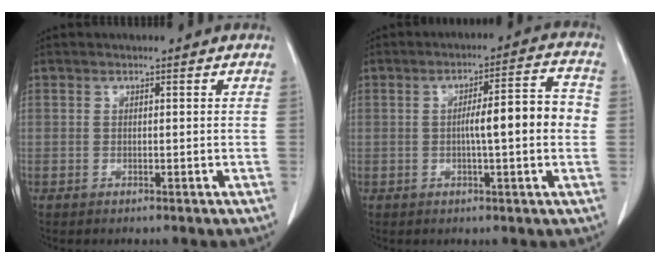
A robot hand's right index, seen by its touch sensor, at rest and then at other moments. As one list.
[{"total": 8.8, "force": [-0.4, 0.8, 8.7], "torque": [-0.123, 0.021, -0.009]}]